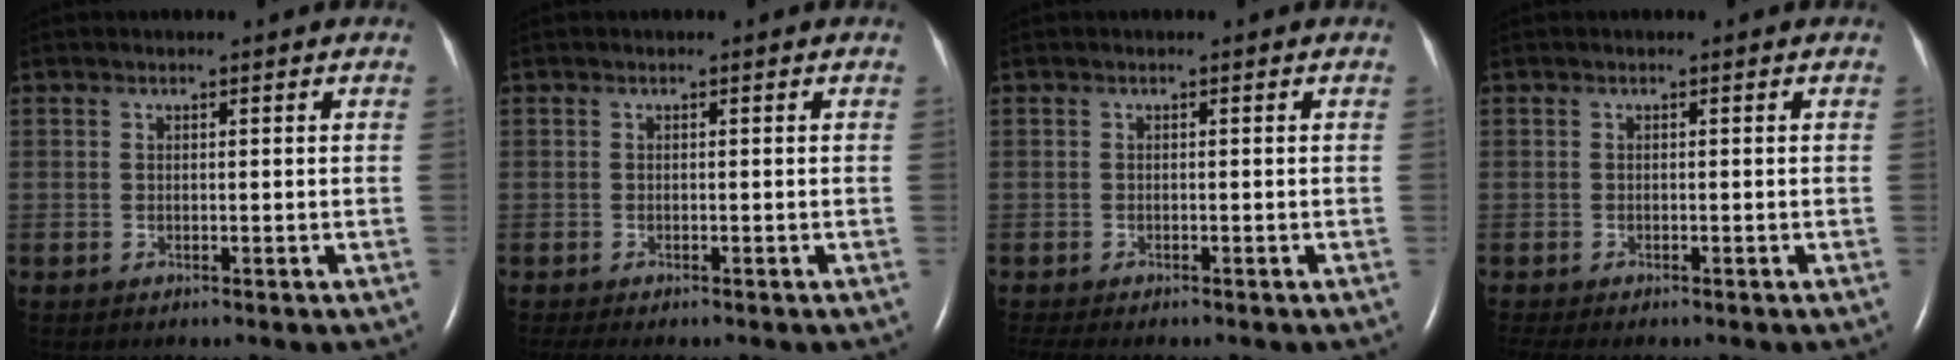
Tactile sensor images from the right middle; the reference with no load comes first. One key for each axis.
{"total": 3.5, "fx": -2.8, "fy": 1.1, "fz": 1.9, "tx": -0.028, "ty": -0.011, "tz": -0.037}
{"total": 4.9, "fx": -4.0, "fy": 1.3, "fz": 2.4, "tx": -0.036, "ty": -0.010, "tz": -0.056}
{"total": 4.2, "fx": -3.5, "fy": 1.2, "fz": 2.1, "tx": -0.032, "ty": -0.009, "tz": -0.048}